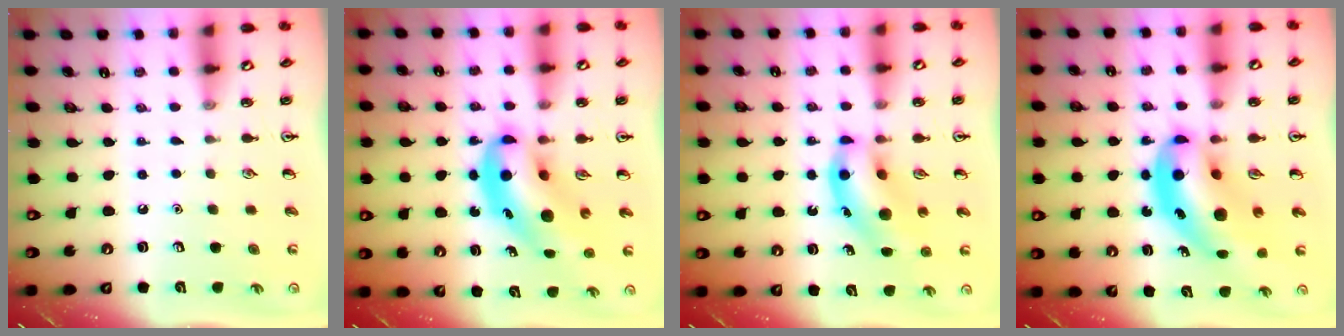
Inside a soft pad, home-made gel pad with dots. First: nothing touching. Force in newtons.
{"total": 10.5, "press": 10.1, "slide": 3.0}
{"total": 11.3, "press": 10.9, "slide": 3.0}
{"total": 14.7, "press": 14.0, "slide": 4.5}